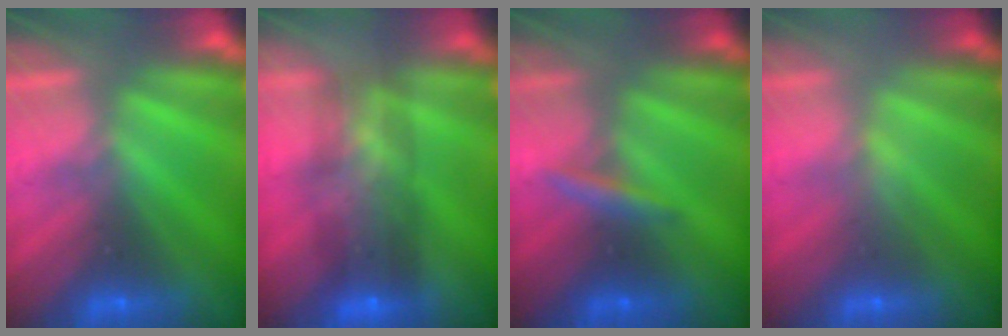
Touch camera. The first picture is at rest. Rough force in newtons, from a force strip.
{"total": 7.0}
{"total": 2.6}
{"total": 2.1}